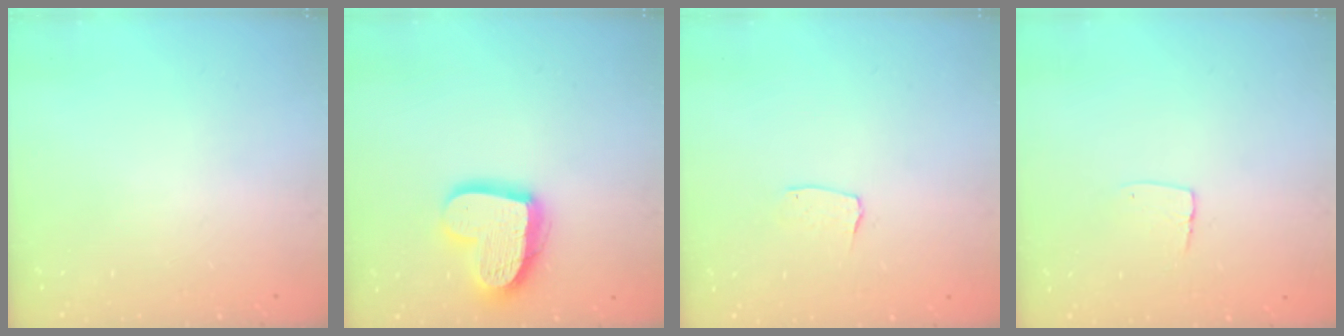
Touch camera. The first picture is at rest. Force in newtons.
{"total": 17.2, "press": 17.1, "slide": 1.5}
{"total": 3.7, "press": 3.7, "slide": 0.2}
{"total": 5.3, "press": 5.3, "slide": 0.4}